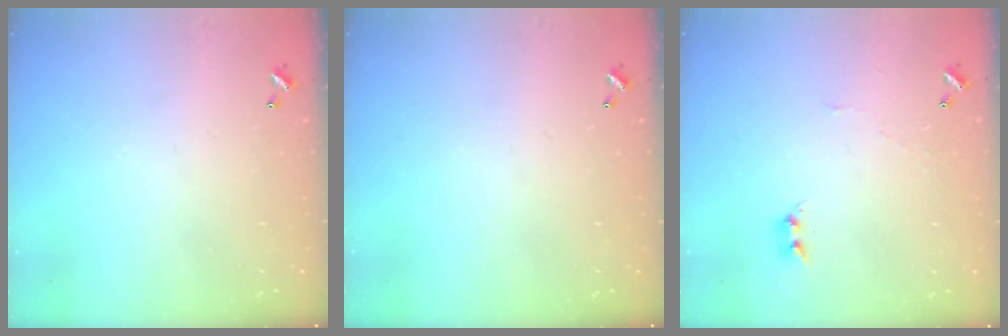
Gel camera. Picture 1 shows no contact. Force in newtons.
{"total": 0.0}
{"total": 4.2, "press": 4.2, "slide": 0.5}